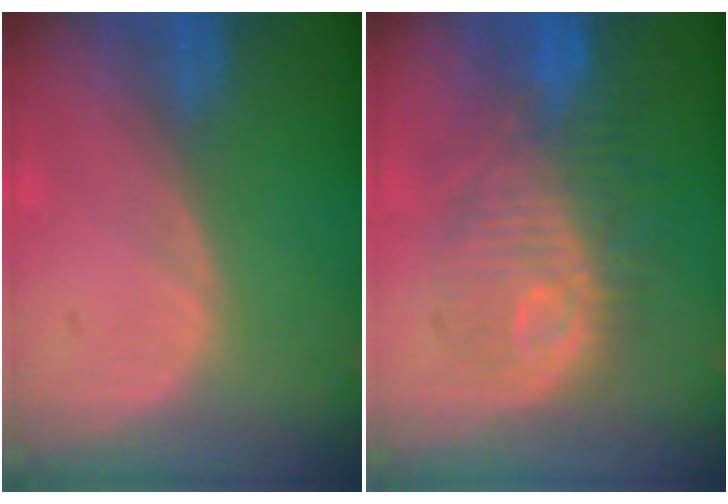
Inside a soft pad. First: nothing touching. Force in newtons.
{"total": 10.0, "press": 10.0, "slide": 0.8}